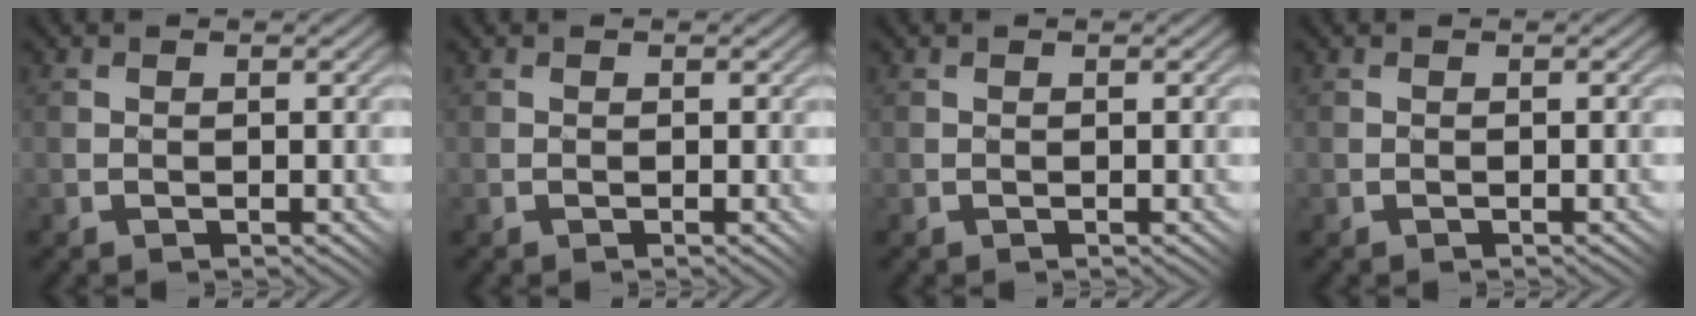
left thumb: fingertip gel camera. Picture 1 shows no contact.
{"total": 0.0}
{"total": 0.0}
{"total": 0.0}